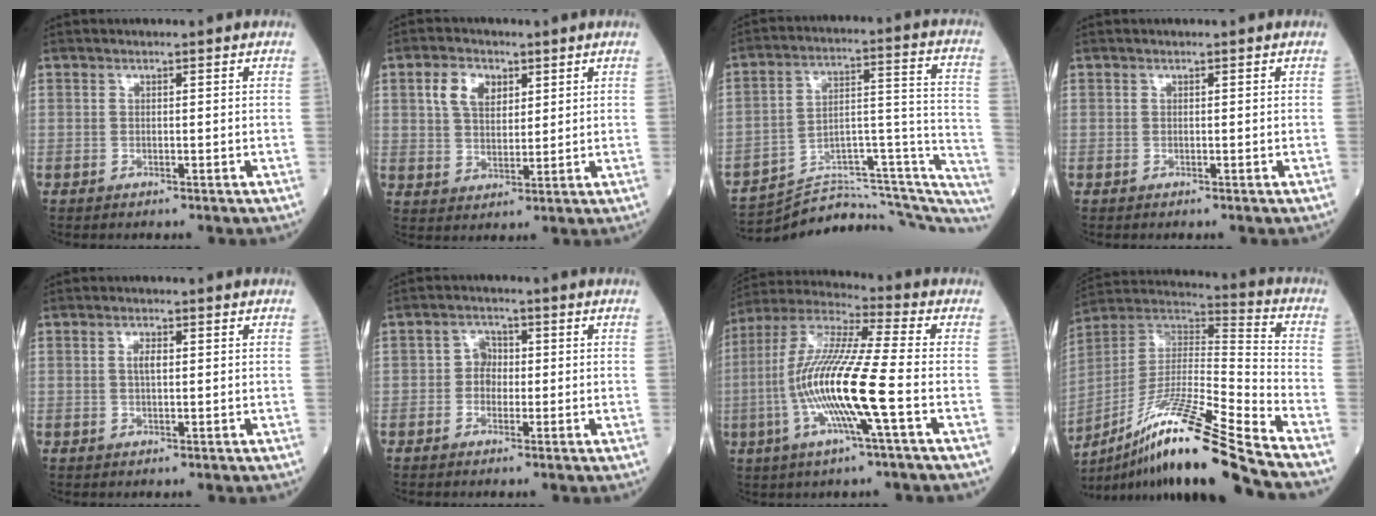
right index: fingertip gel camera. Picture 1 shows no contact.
{"total": 5.9, "force": [2.6, 3.6, 3.9], "torque": [-0.081, 0.015, 0.055]}
{"total": 25.8, "force": [-24.2, 4.3, 8.1], "torque": [-0.059, 0.057, -0.327]}
{"total": 0.0}
{"total": 1.9, "force": [0.4, 0.6, 1.7], "torque": [-0.036, 0.002, 0.010]}
{"total": 2.6, "force": [-0.3, 2.1, 1.4], "torque": [-0.016, 0.010, -0.008]}
{"total": 16.1, "force": [-3.5, 0.2, 15.7], "torque": [-0.321, -0.005, -0.075]}
{"total": 22.4, "force": [-16.3, -0.9, 15.3], "torque": [-0.290, -0.015, -0.296]}